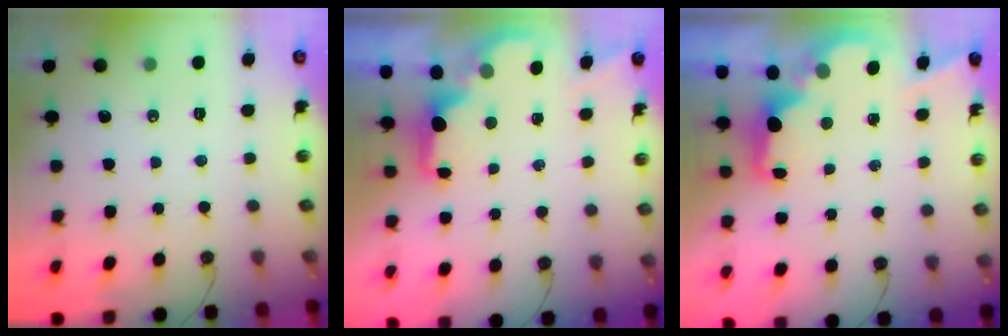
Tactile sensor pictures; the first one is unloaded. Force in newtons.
{"total": 1.9, "press": 1.7, "slide": 0.8}
{"total": 3.0, "press": 2.9, "slide": 0.5}